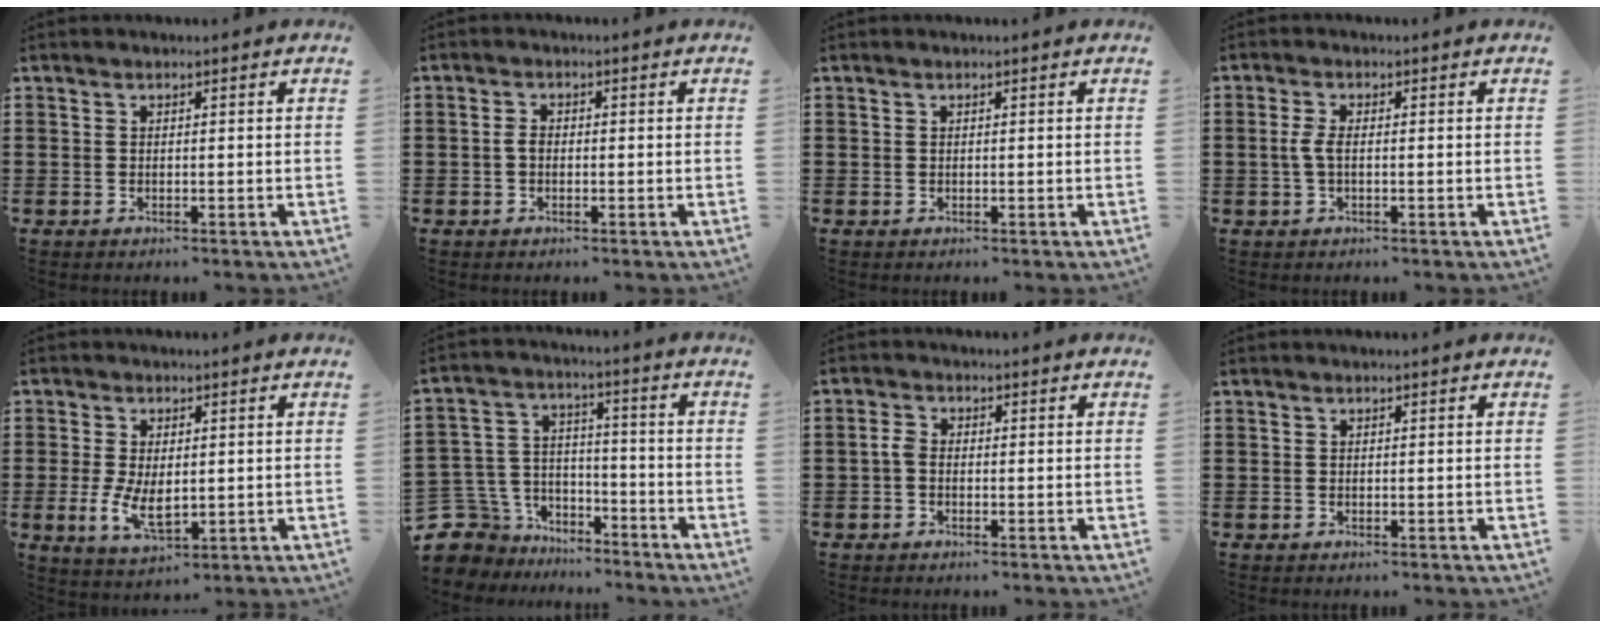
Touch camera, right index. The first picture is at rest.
{"total": 1.6, "force": [-0.3, 1.0, 1.3], "torque": [-0.034, -0.001, -0.009]}
{"total": 0.0}
{"total": 2.7, "force": [-0.3, 0.9, 2.6], "torque": [-0.070, -0.007, -0.013]}
{"total": 7.7, "force": [-1.3, 3.9, 6.5], "torque": [-0.148, -0.003, -0.026]}
{"total": 7.3, "force": [-5.6, 4.7, 0.4], "torque": [-0.054, 0.002, -0.115]}
{"total": 2.0, "force": [-0.7, 1.1, 1.5], "torque": [-0.045, -0.004, -0.018]}
{"total": 0.0}